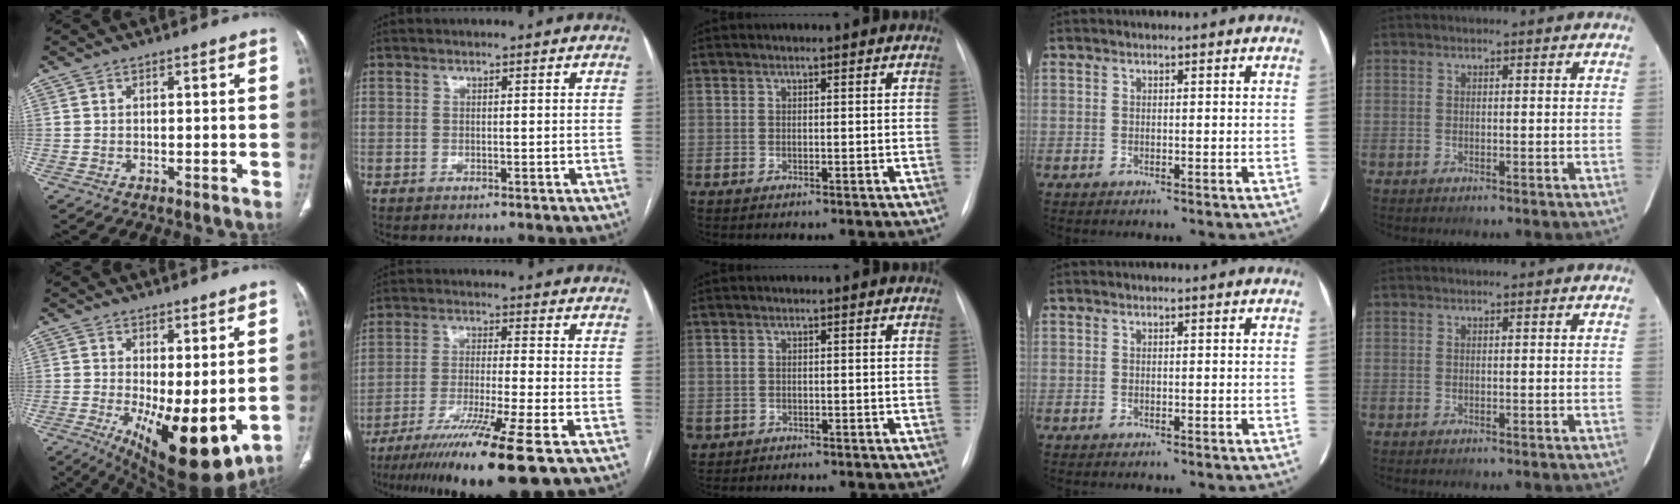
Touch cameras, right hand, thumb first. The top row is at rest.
{"thumb": {"total": 14.5, "force": [-2.1, 5.4, 13.3], "torque": [-0.205, -0.032, -0.011]}, "index": {"total": 15.1, "force": [-10.0, -1.3, 11.2], "torque": [-0.185, -0.048, -0.167]}, "middle": {"total": 2.7, "force": [-1.5, 2.2, 0.5], "torque": [-0.012, 0.000, -0.023]}}